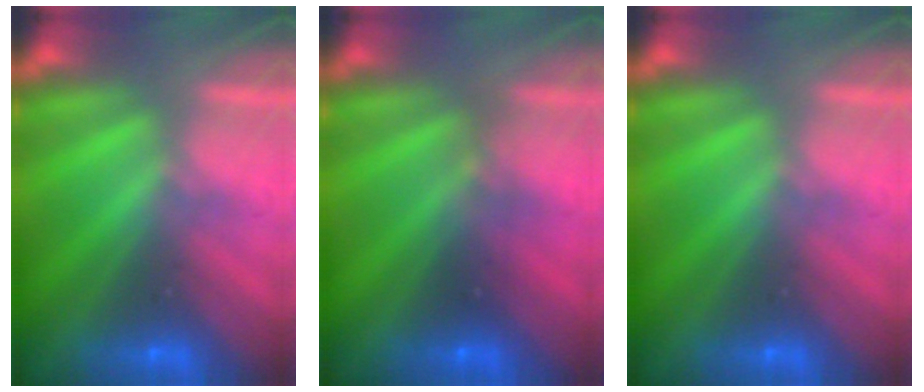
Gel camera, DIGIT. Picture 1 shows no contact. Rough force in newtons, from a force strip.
{"total": 2.3}
{"total": 0.0}